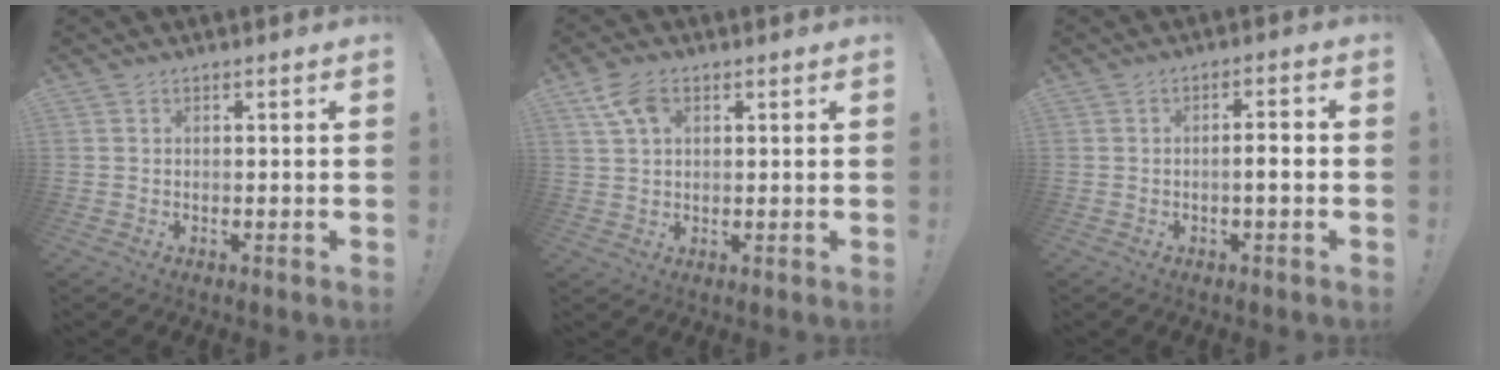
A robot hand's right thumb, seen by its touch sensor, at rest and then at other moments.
{"total": 7.0, "force": [3.1, 4.4, 4.4], "torque": [-0.087, -0.005, 0.063]}
{"total": 4.0, "force": [-1.1, 0.4, 3.8], "torque": [-0.066, 0.003, -0.022]}